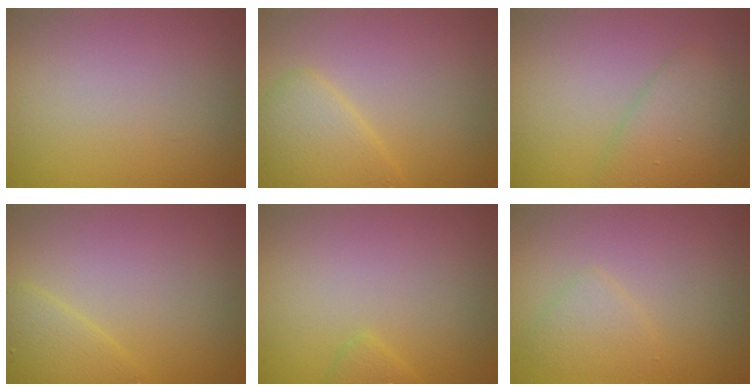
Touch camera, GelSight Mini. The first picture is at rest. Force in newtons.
{"total": 3.3, "press": 3.3, "slide": 0.1}
{"total": 2.7, "press": 2.7, "slide": 0.1}
{"total": 2.0, "press": 2.0, "slide": 0.1}
{"total": 1.1, "press": 1.0, "slide": 0.1}
{"total": 1.6, "press": 1.6, "slide": 0.1}